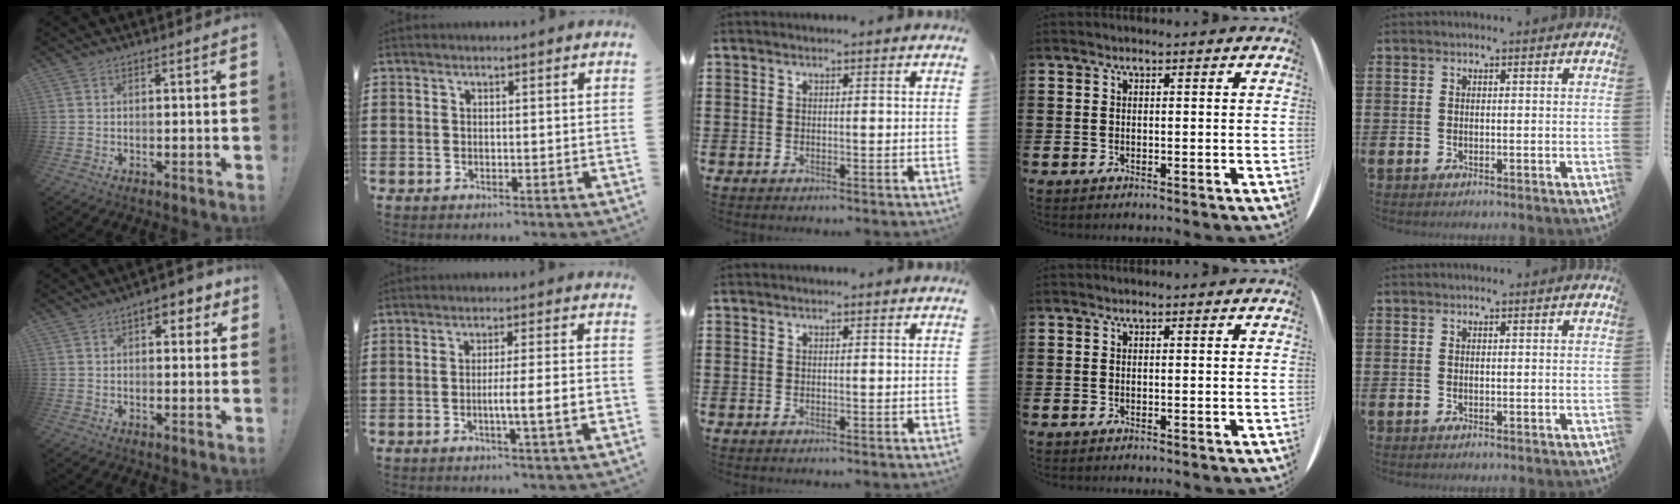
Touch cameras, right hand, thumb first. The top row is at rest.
{"thumb": {"total": 5.9, "force": [2.8, 2.9, 4.2], "torque": [-0.052, -0.003, 0.045]}, "index": {"total": 5.7, "force": [-1.6, -0.1, 5.5], "torque": [-0.092, -0.009, -0.029]}}